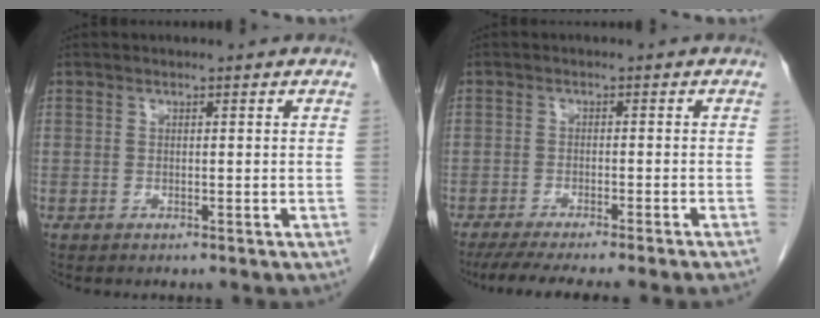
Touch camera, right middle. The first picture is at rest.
{"total": 11.0, "force": [-9.3, -0.6, 5.7], "torque": [-0.057, -0.021, -0.136]}